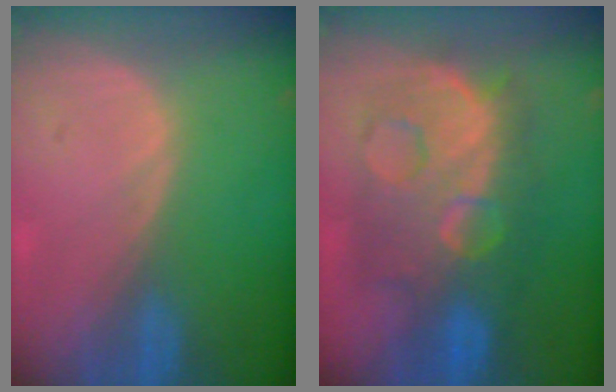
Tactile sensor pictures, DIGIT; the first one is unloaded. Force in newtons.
{"total": 12.3, "press": 12.3, "slide": 1.3}